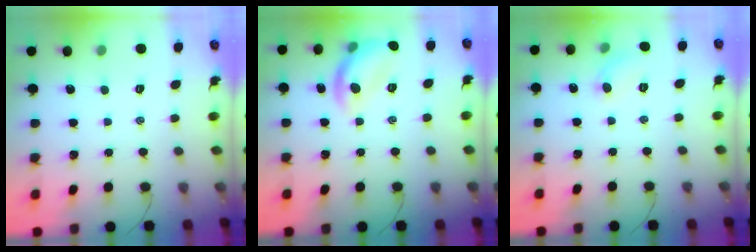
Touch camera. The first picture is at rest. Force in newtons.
{"total": 10.9, "press": 10.9, "slide": 0.5}
{"total": 6.1, "press": 5.8, "slide": 1.9}